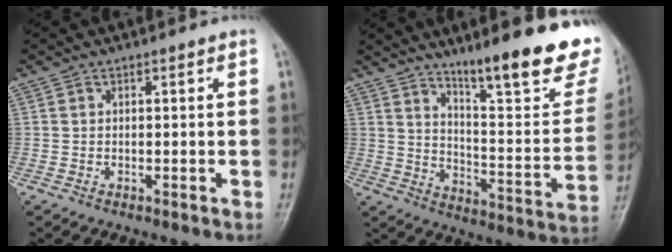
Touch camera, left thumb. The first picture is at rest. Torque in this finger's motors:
{"motor_torque": [0.70, 0.44, 1.63, -1.14, 0.10]}